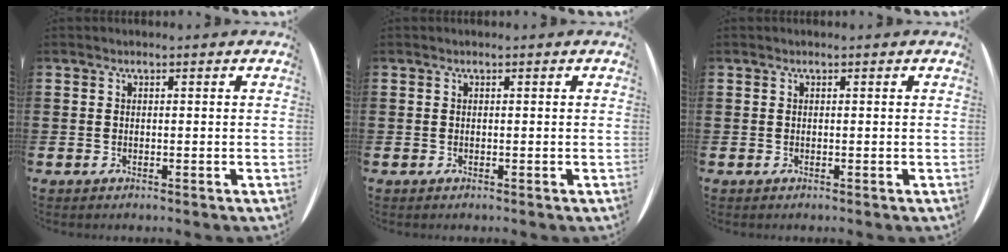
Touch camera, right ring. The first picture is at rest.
{"total": 0.0}
{"total": 0.0}